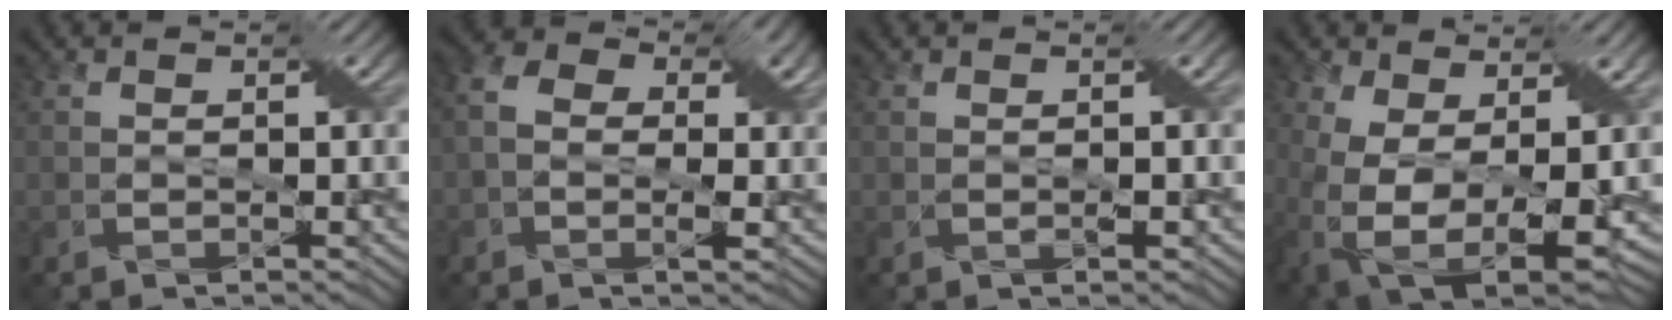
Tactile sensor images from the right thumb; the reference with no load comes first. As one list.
[{"total": 7.1, "force": [-0.2, 4.7, 5.4], "torque": [-0.108, 0.006, -0.012]}, {"total": 1.4, "force": [0.2, 0.0, 1.4], "torque": [-0.026, 0.004, 0.002]}, {"total": 13.2, "force": [-0.8, 7.7, 10.7], "torque": [-0.226, -0.044, 0.007]}]